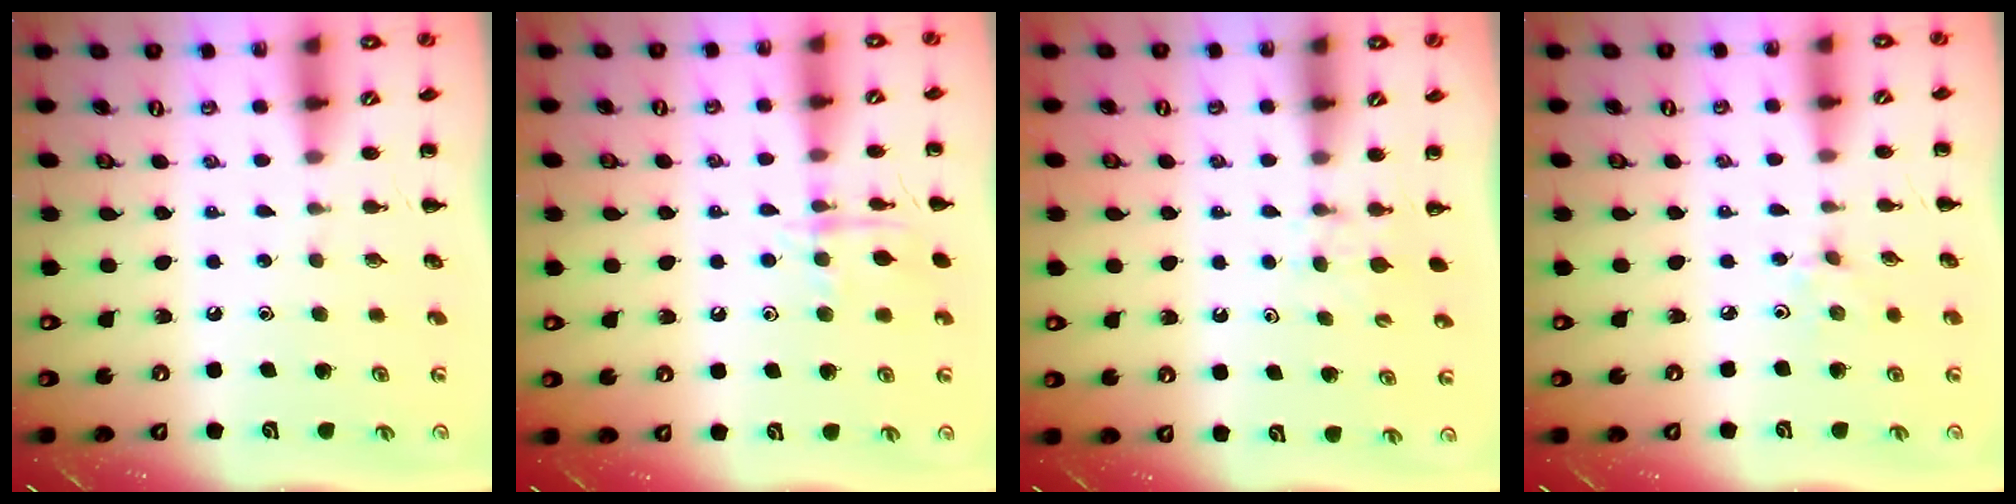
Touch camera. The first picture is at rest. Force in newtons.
{"total": 9.6, "press": 9.6, "slide": 0.7}
{"total": 3.7, "press": 3.5, "slide": 1.2}
{"total": 2.4, "press": 2.2, "slide": 0.8}